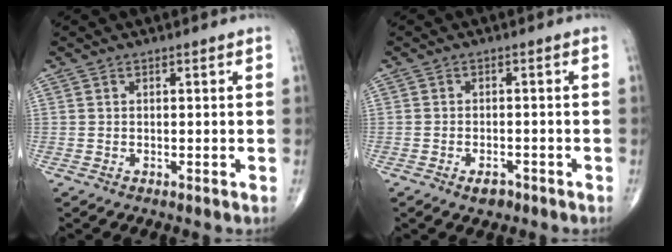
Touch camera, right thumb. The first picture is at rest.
{"total": 2.5, "force": [-1.6, 1.4, 1.4], "torque": [-0.019, 0.006, -0.020]}